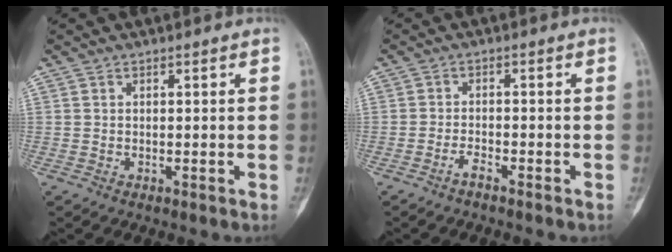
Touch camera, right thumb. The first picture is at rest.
{"total": 1.9, "force": [-1.6, 0.3, 1.0], "torque": [-0.026, 0.011, -0.032]}